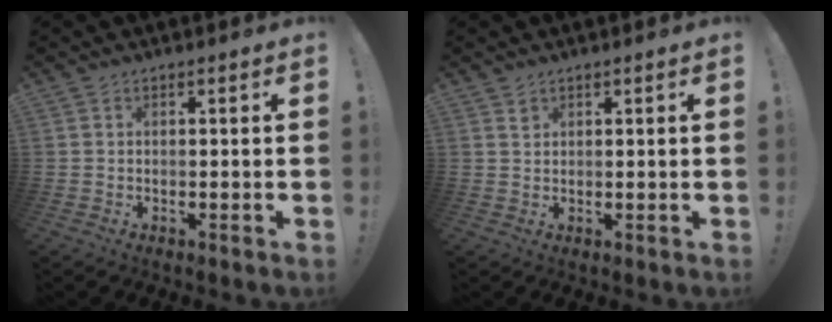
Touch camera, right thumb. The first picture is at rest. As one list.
[{"total": 1.1, "force": [0.8, 0.6, 0.3], "torque": [0.007, -0.007, 0.014]}]